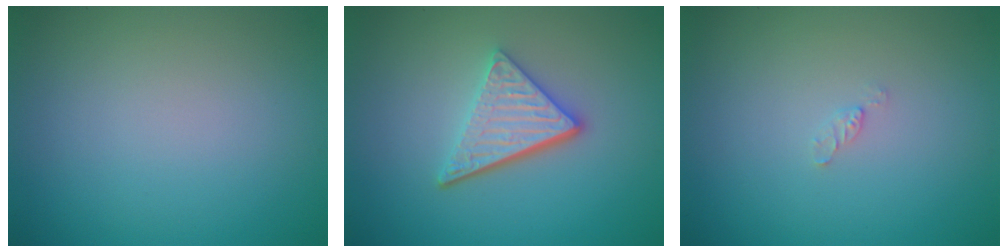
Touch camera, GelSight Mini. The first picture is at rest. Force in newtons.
{"total": 4.2, "press": 3.2, "slide": 2.7}
{"total": 0.6, "press": 0.6, "slide": 0.1}